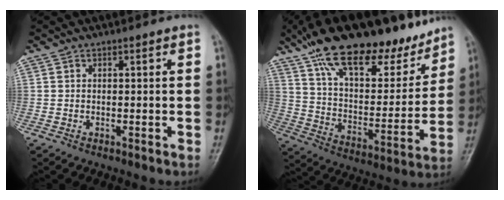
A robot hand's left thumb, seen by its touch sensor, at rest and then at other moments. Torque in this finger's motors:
{"motor_torque": [3.98, 1.03, 1.19, -1.58, 0.54]}